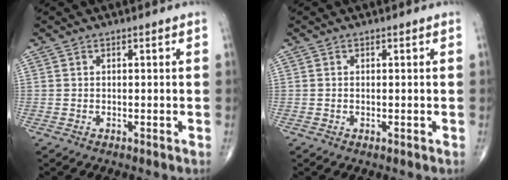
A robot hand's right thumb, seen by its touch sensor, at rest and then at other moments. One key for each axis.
{"total": 0.0}